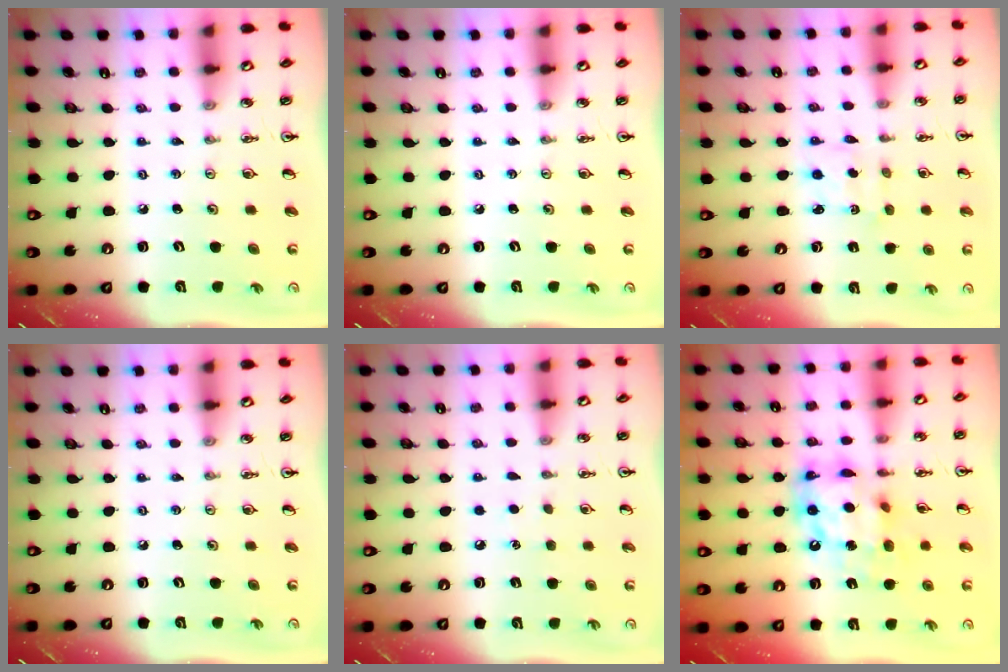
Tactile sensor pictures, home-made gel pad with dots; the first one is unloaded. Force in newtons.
{"total": 0.0}
{"total": 2.3, "press": 2.1, "slide": 0.8}
{"total": 0.0}
{"total": 4.0, "press": 4.0, "slide": 0.5}
{"total": 14.3, "press": 14.3, "slide": 1.5}